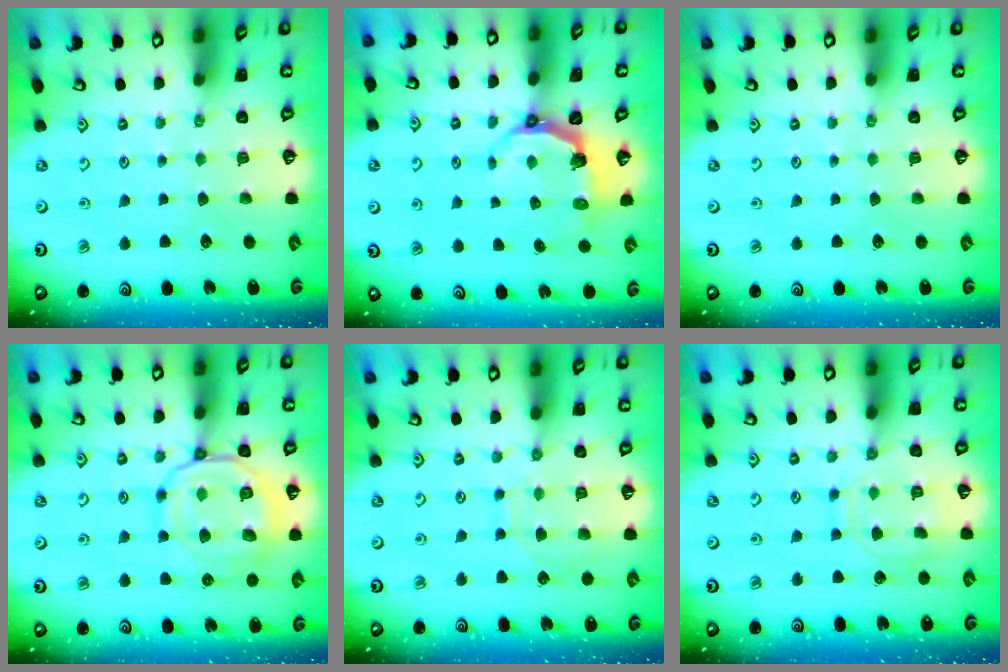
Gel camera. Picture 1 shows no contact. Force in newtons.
{"total": 5.6, "press": 4.0, "slide": 4.0}
{"total": 0.0}
{"total": 15.7, "press": 15.7, "slide": 1.4}
{"total": 8.0, "press": 8.0, "slide": 0.6}
{"total": 11.8, "press": 11.8, "slide": 0.8}